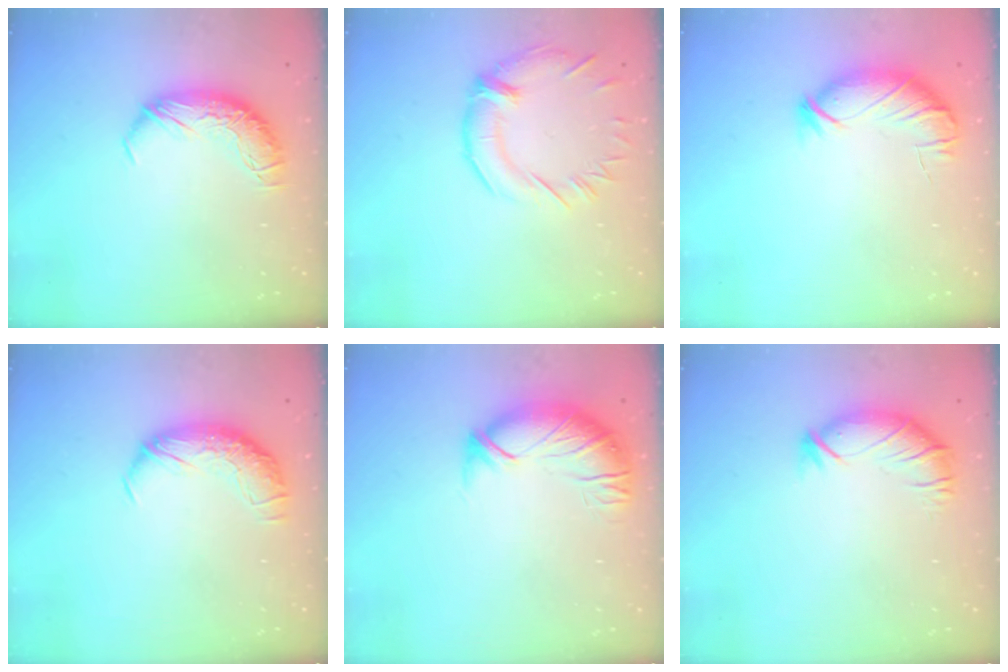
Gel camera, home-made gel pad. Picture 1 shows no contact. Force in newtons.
{"total": 1.3, "press": 0.7, "slide": 1.1}
{"total": 4.3, "press": 4.0, "slide": 1.6}
{"total": 1.7, "press": 0.6, "slide": 1.6}
{"total": 3.0, "press": 1.6, "slide": 2.5}
{"total": 3.0, "press": 2.3, "slide": 2.0}